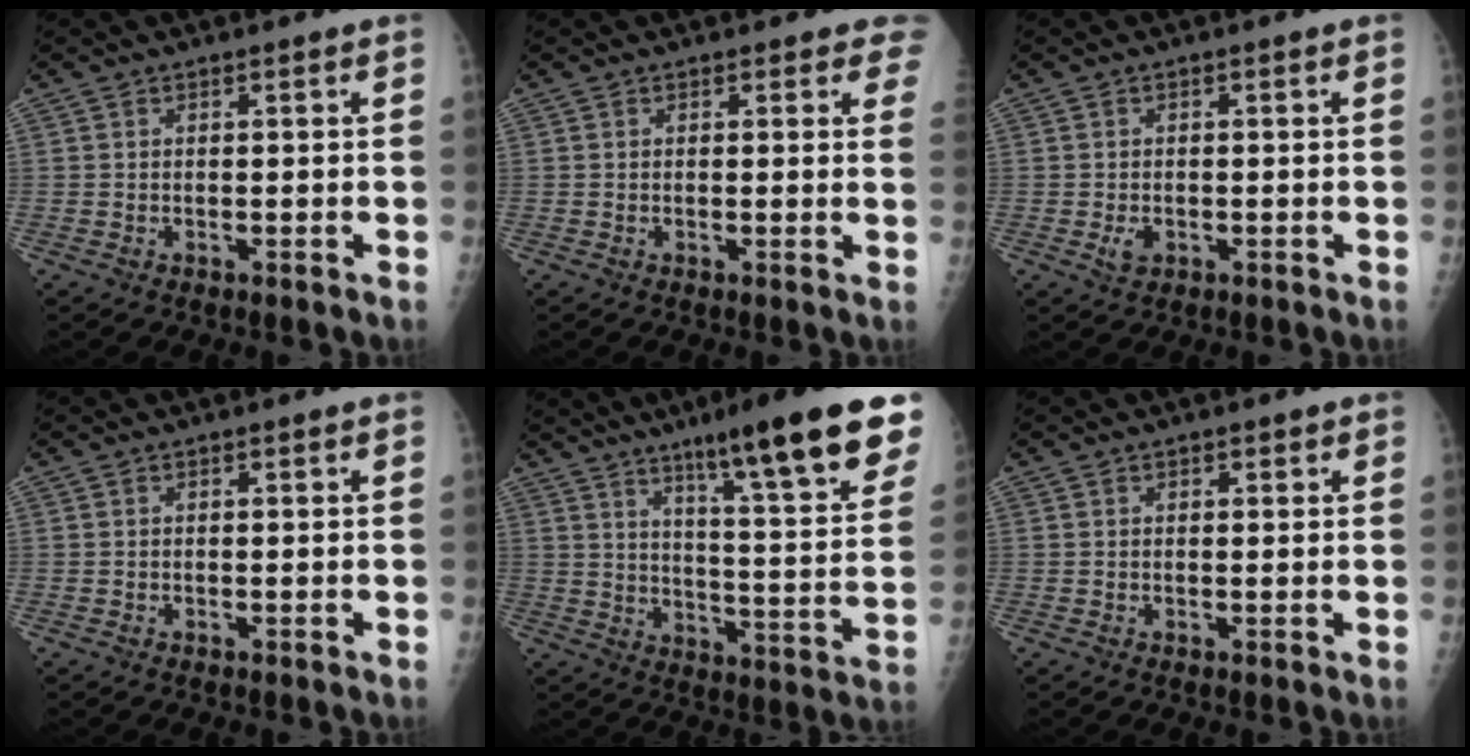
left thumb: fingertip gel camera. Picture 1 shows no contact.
{"total": 3.4, "force": [2.7, 1.5, 1.3], "torque": [0.016, -0.010, 0.013]}
{"total": 2.2, "force": [-0.6, 1.6, 1.4], "torque": [-0.021, -0.001, -0.008]}
{"total": 0.0}
{"total": 22.9, "force": [14.4, 2.9, 17.6], "torque": [-0.229, -0.058, 0.210]}
{"total": 1.4, "force": [0.7, 0.8, 0.8], "torque": [-0.002, -0.001, 0.007]}